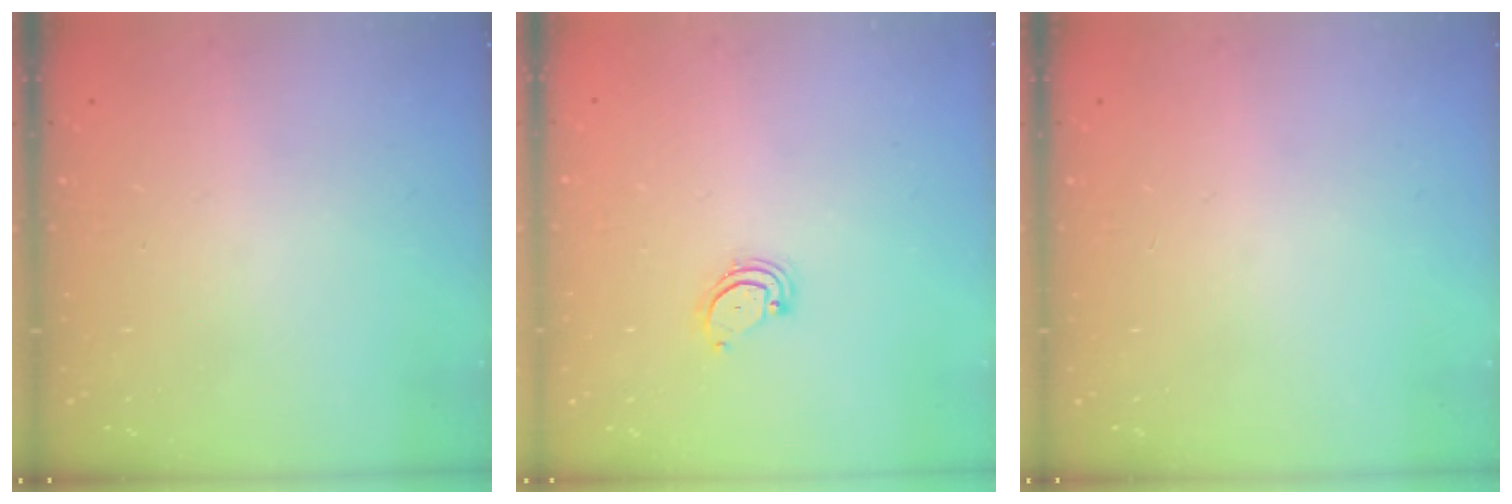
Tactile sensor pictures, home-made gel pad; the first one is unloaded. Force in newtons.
{"total": 3.0, "press": 3.0, "slide": 0.4}
{"total": 0.0}